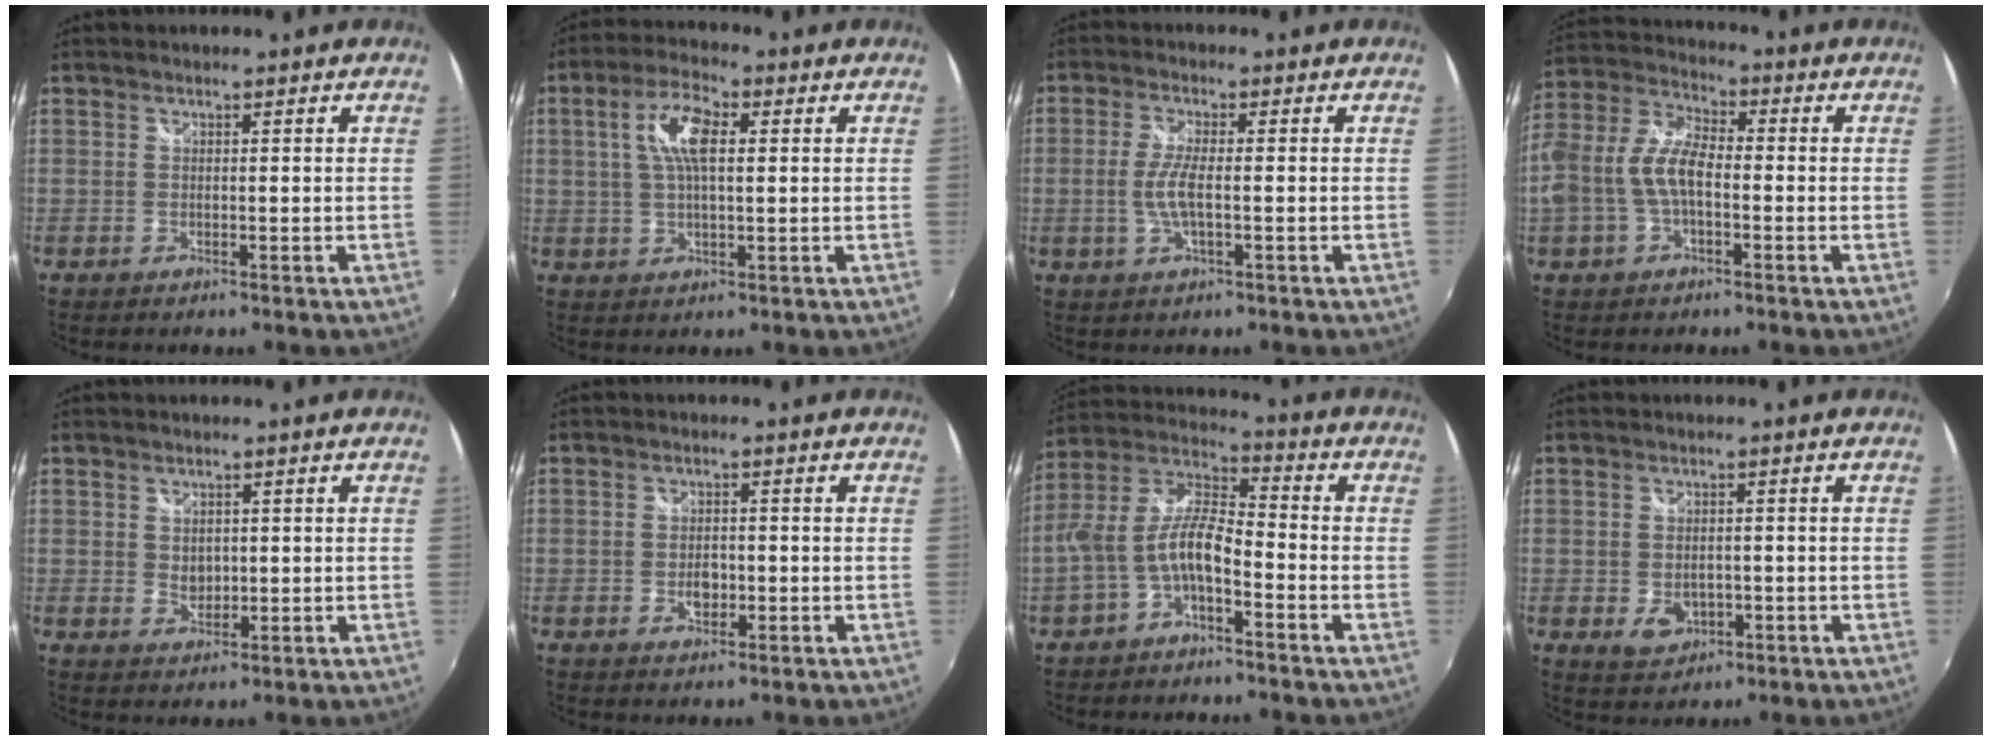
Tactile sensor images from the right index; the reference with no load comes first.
{"total": 8.0, "force": [1.8, 3.1, 7.1], "torque": [-0.138, 0.015, 0.032]}
{"total": 5.2, "force": [-0.9, 1.1, 5.0], "torque": [-0.102, -0.003, -0.017]}
{"total": 10.5, "force": [-2.3, 5.4, 8.7], "torque": [-0.191, 0.014, -0.044]}
{"total": 2.8, "force": [0.3, 2.3, 1.6], "torque": [-0.022, 0.000, 0.006]}
{"total": 3.1, "force": [-0.9, 2.1, 2.2], "torque": [-0.036, 0.000, -0.016]}
{"total": 9.6, "force": [-4.1, 3.3, 8.0], "torque": [-0.178, 0.014, -0.076]}
{"total": 5.2, "force": [-1.5, 3.9, 3.1], "torque": [-0.059, -0.006, -0.017]}